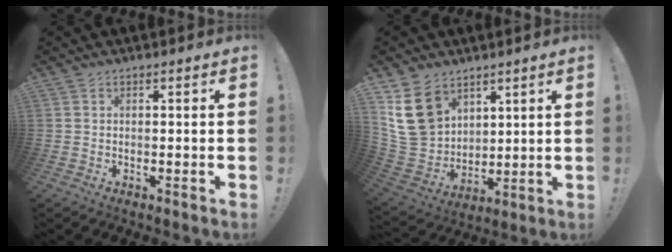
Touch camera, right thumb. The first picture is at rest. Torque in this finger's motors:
{"motor_torque": [0.91, 3.08, 0.18, 0.21, 0.30]}